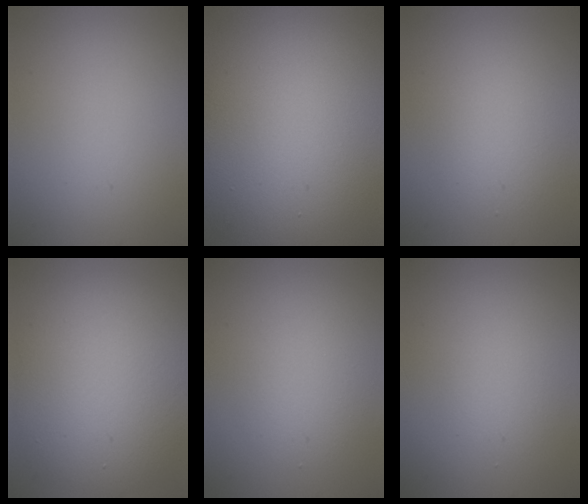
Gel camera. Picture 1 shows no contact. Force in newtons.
{"total": 17.4, "press": 17.3, "slide": 1.0}
{"total": 2.9, "press": 2.9, "slide": 0.3}
{"total": 8.6, "press": 8.6, "slide": 0.3}
{"total": 2.7, "press": 2.7, "slide": 0.2}
{"total": 1.7, "press": 1.7, "slide": 0.1}